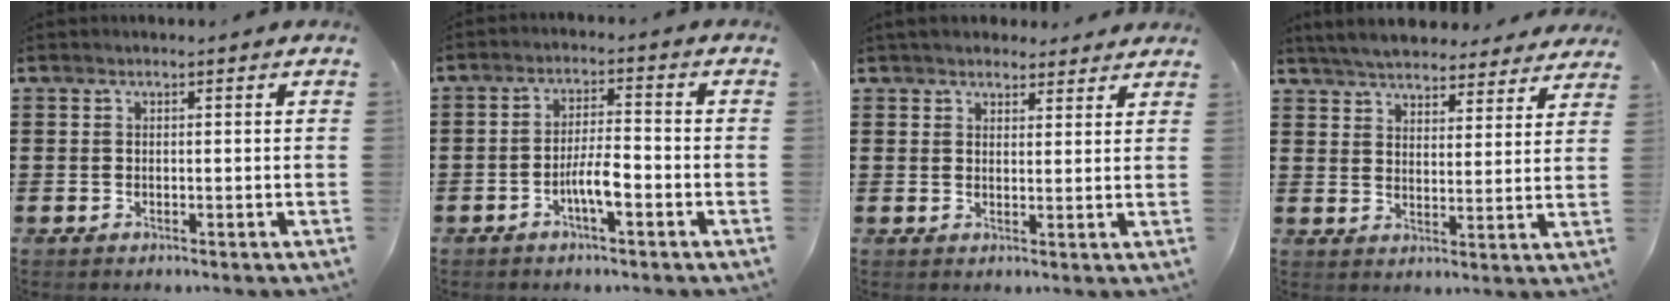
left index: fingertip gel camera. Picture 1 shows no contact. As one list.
[{"total": 4.8, "force": [-2.2, 1.0, 4.2], "torque": [-0.085, 0.003, -0.045]}, {"total": 3.4, "force": [3.2, 1.0, 0.6], "torque": [-0.019, -0.001, 0.061]}, {"total": 5.5, "force": [5.4, 0.5, 1.1], "torque": [-0.043, -0.022, 0.097]}]